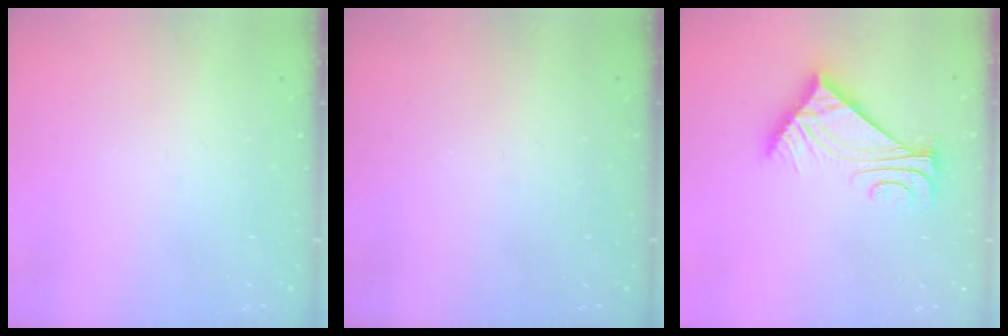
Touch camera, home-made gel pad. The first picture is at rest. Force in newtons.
{"total": 0.0}
{"total": 9.8, "press": 9.7, "slide": 0.9}